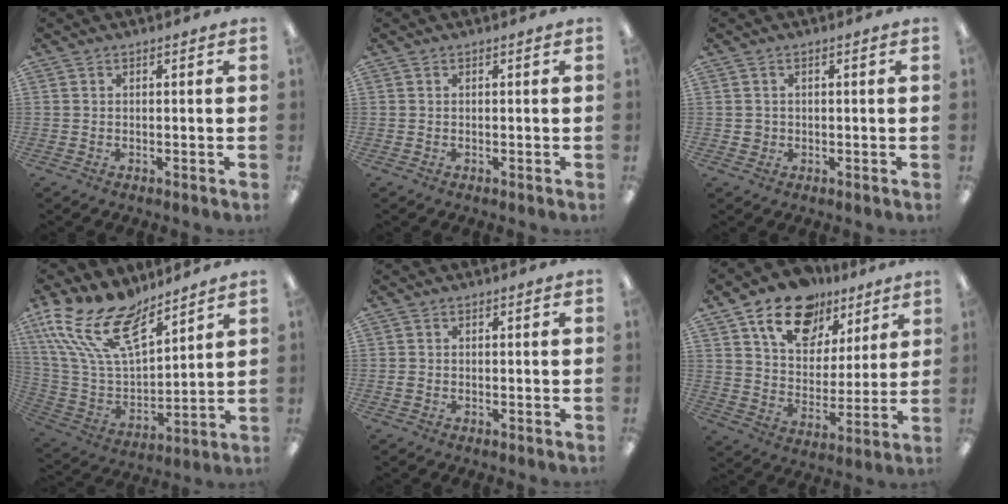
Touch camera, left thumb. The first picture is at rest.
{"total": 0.0}
{"total": 1.6, "force": [0.2, 1.6, 0.3], "torque": [-0.008, 0.005, 0.000]}
{"total": 20.5, "force": [13.5, 9.3, 12.4], "torque": [-0.266, -0.089, 0.245]}
{"total": 0.8, "force": [-0.2, 0.6, 0.5], "torque": [-0.010, 0.003, -0.004]}
{"total": 15.6, "force": [10.6, 9.5, 6.4], "torque": [-0.104, -0.054, 0.193]}